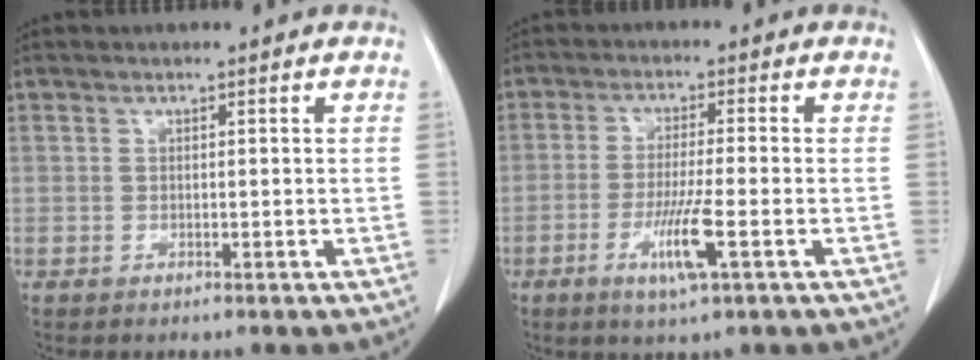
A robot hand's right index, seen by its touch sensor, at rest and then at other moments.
{"total": 6.7, "force": [-2.6, -0.2, 6.1], "torque": [-0.118, -0.017, -0.048]}